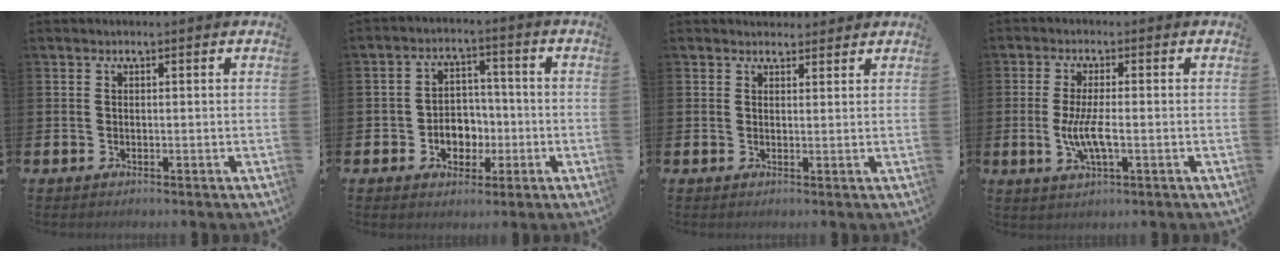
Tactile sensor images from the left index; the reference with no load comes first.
{"total": 4.5, "force": [-1.4, 3.9, 1.9], "torque": [-0.033, 0.005, -0.034]}
{"total": 2.2, "force": [2.1, 0.7, -0.2], "torque": [0.012, -0.009, 0.036]}
{"total": 4.8, "force": [-0.8, 1.2, 4.6], "torque": [-0.095, -0.002, -0.018]}